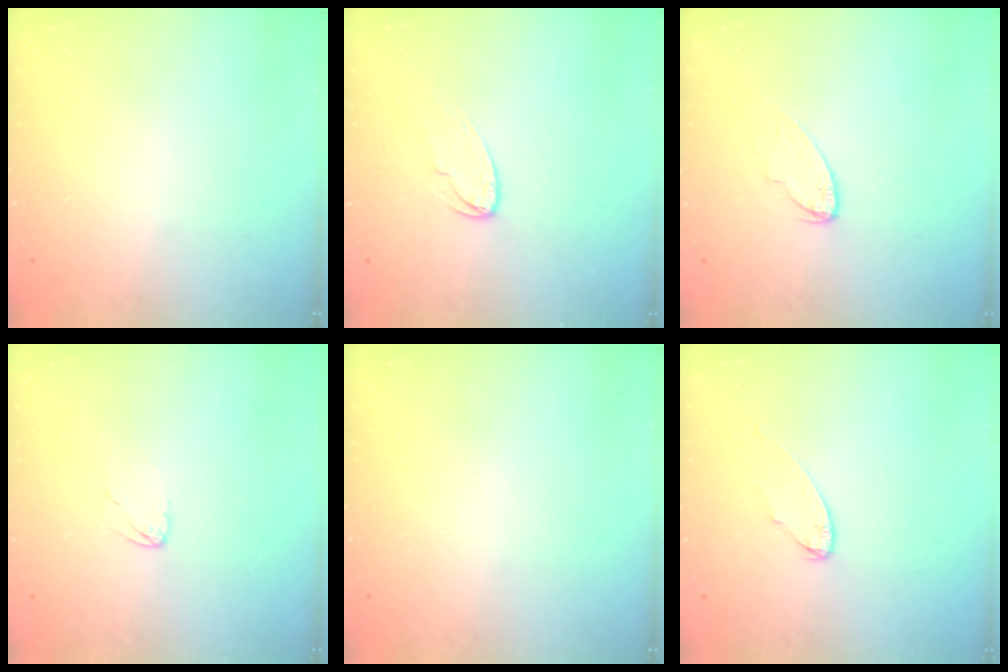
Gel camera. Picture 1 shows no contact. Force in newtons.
{"total": 5.5, "press": 5.5, "slide": 0.5}
{"total": 5.0, "press": 5.0, "slide": 0.4}
{"total": 3.1, "press": 3.1, "slide": 0.2}
{"total": 0.0}
{"total": 5.2, "press": 5.2, "slide": 0.4}